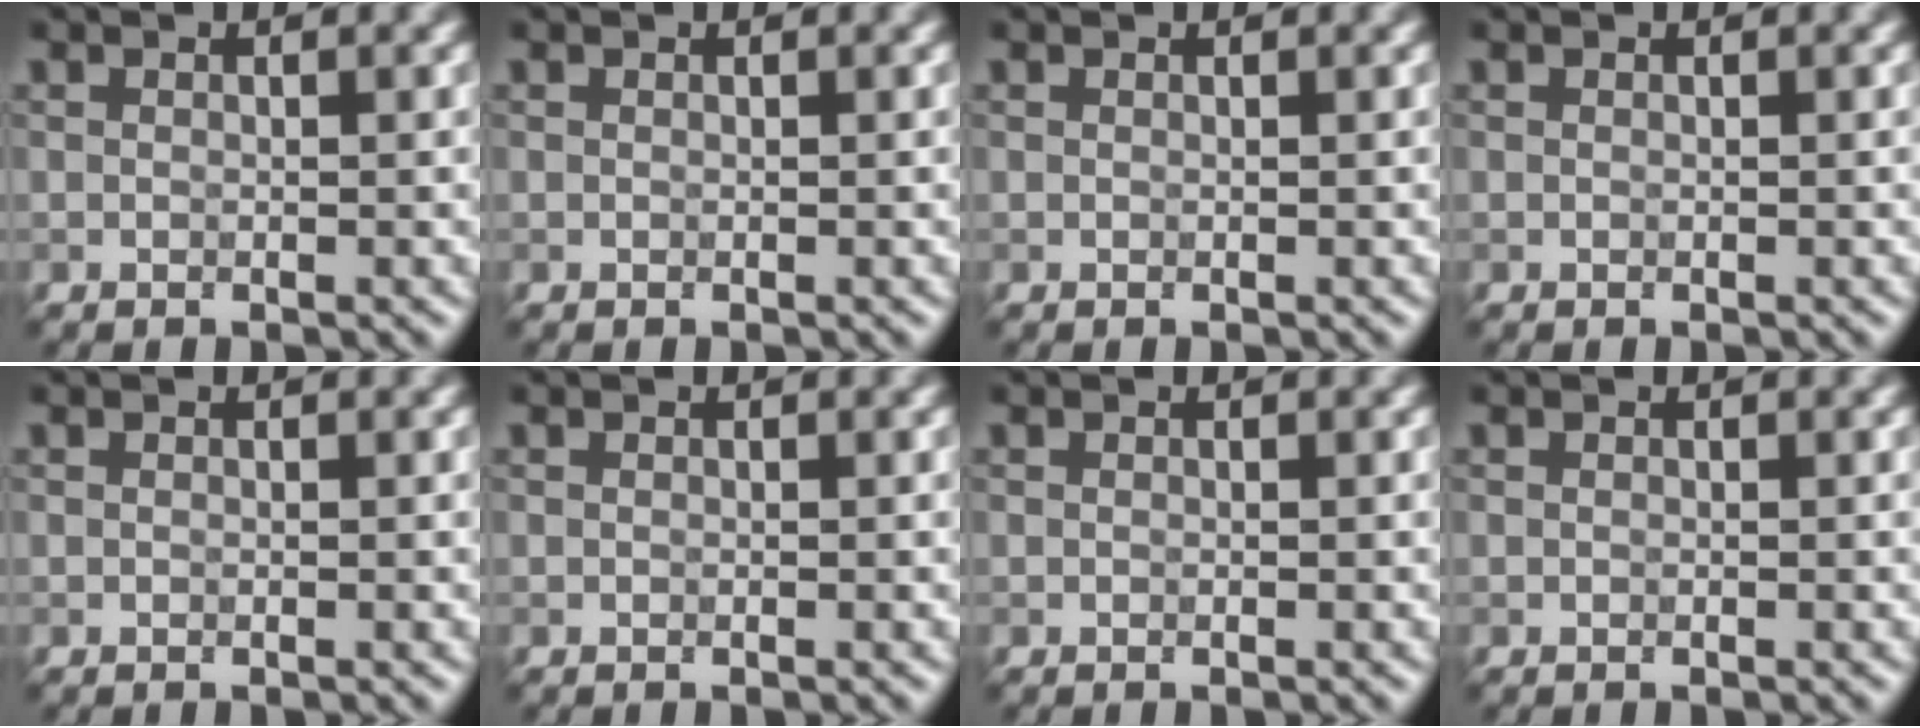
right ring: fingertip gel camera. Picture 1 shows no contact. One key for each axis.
{"total": 0.0}
{"total": 0.0}
{"total": 0.0}
{"total": 0.0}
{"total": 0.0}
{"total": 0.0}
{"total": 0.0}